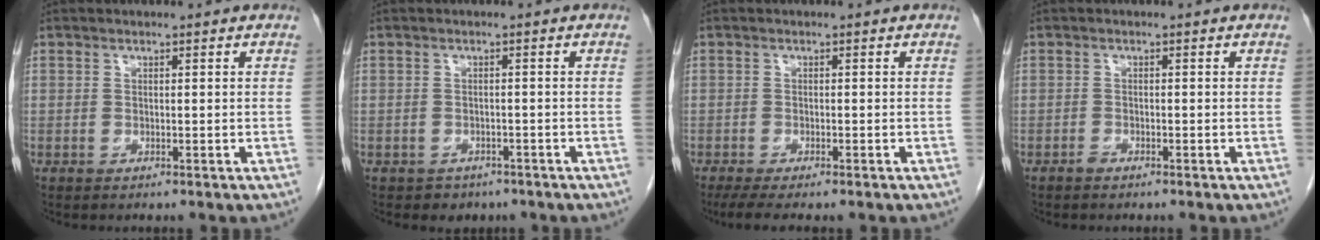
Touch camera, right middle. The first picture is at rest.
{"total": 2.6, "force": [-1.9, 1.8, 0.1], "torque": [-0.014, 0.005, -0.024]}
{"total": 5.6, "force": [-4.4, 1.0, 3.4], "torque": [-0.048, -0.013, -0.065]}
{"total": 0.8, "force": [-0.8, 0.2, 0.3], "torque": [-0.010, 0.000, -0.013]}